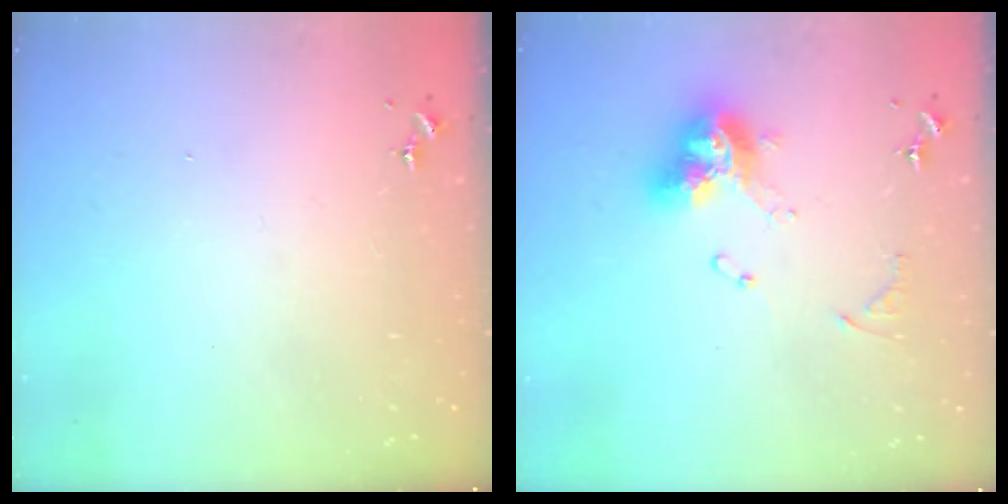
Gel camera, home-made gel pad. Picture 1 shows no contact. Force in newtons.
{"total": 12.9, "press": 12.8, "slide": 1.2}